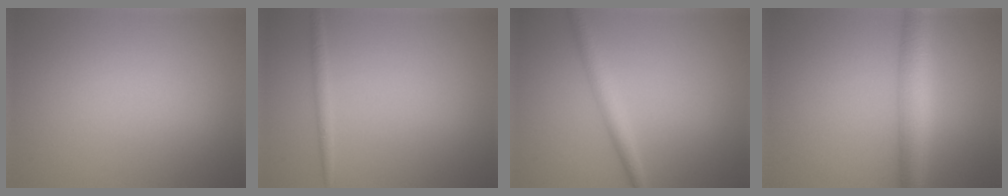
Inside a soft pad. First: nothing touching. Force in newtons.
{"total": 1.1, "press": 1.1, "slide": 0.1}
{"total": 2.3, "press": 2.3, "slide": 0.0}
{"total": 4.2, "press": 4.2, "slide": 0.1}